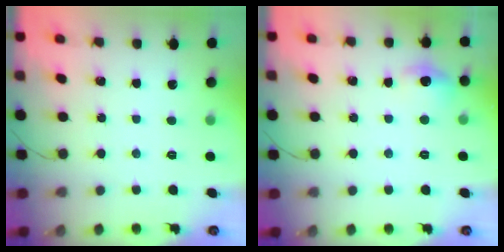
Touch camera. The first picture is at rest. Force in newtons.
{"total": 7.9, "press": 7.6, "slide": 2.1}